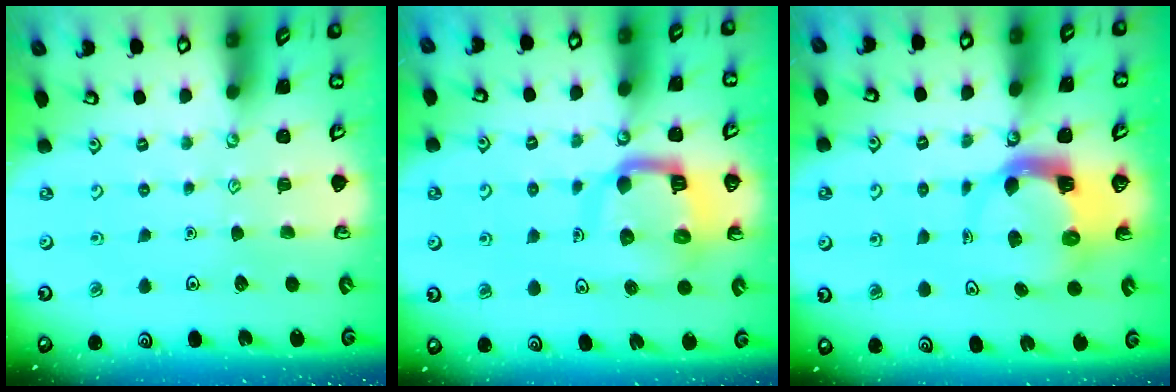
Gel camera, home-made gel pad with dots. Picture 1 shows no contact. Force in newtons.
{"total": 11.0, "press": 10.9, "slide": 1.3}
{"total": 4.3, "press": 4.3, "slide": 0.6}